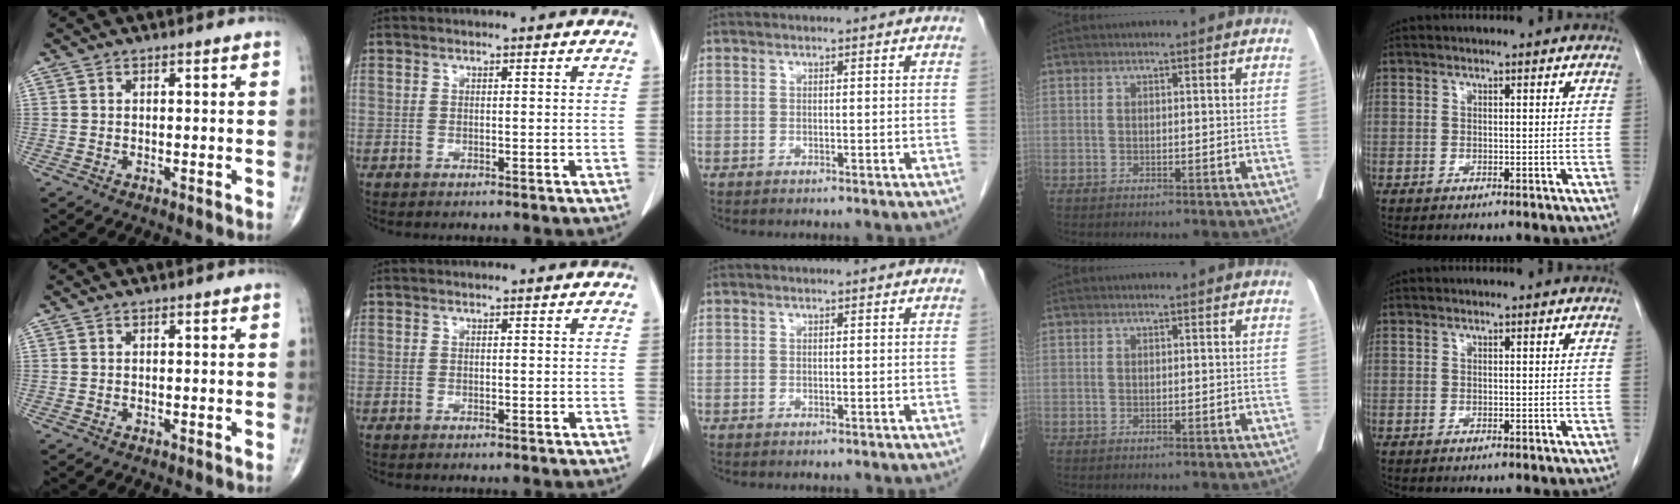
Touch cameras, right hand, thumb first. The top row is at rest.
{}